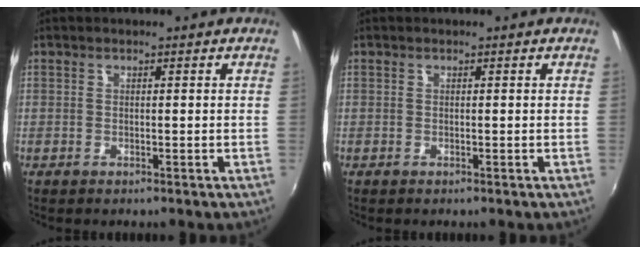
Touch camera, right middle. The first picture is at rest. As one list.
[{"total": 0.0}]